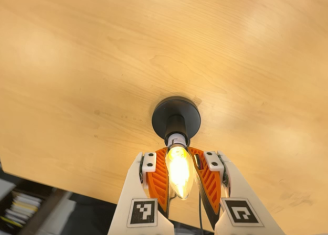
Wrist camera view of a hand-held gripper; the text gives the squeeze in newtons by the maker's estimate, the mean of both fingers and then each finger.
{"total": 22.1, "left": 25.6, "right": 18.6}